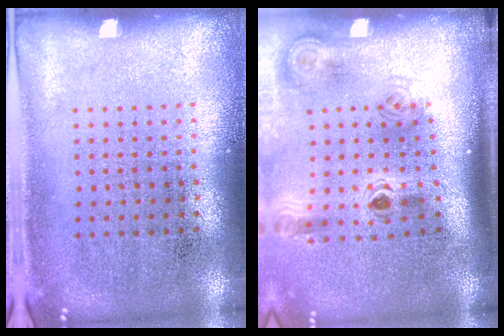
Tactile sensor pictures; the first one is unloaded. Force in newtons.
{"total": 2.1, "press": 1.4, "slide": 1.6}